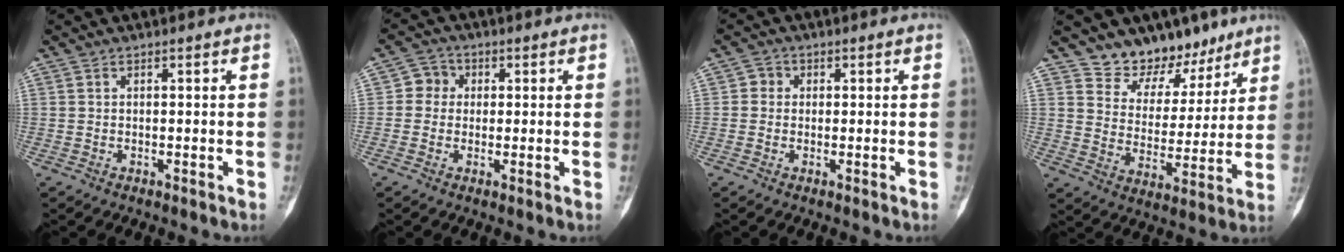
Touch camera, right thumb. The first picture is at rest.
{"total": 4.2, "force": [0.5, 3.9, 1.3], "torque": [0.004, 0.008, -0.001]}
{"total": 2.3, "force": [0.2, 2.2, 0.7], "torque": [0.003, 0.005, -0.002]}
{"total": 11.9, "force": [9.6, 6.6, 2.5], "torque": [0.014, -0.068, 0.164]}